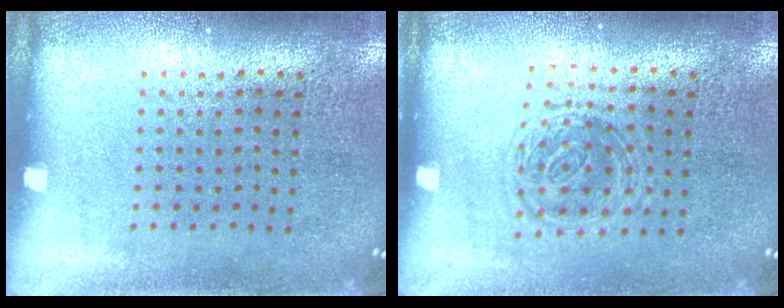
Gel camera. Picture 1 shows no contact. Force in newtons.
{"total": 1.2, "press": 1.0, "slide": 0.8}